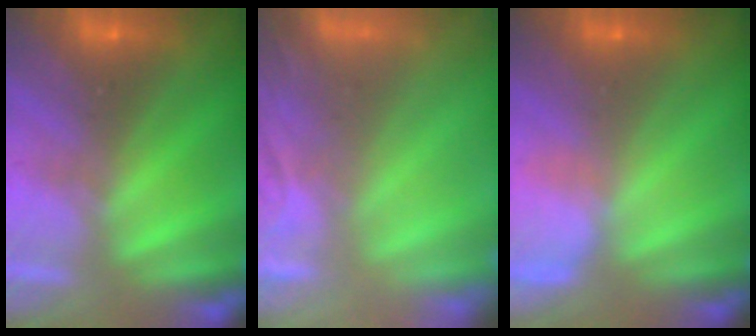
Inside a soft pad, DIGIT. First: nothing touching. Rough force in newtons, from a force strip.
{"total": 7.0}
{"total": 2.9}